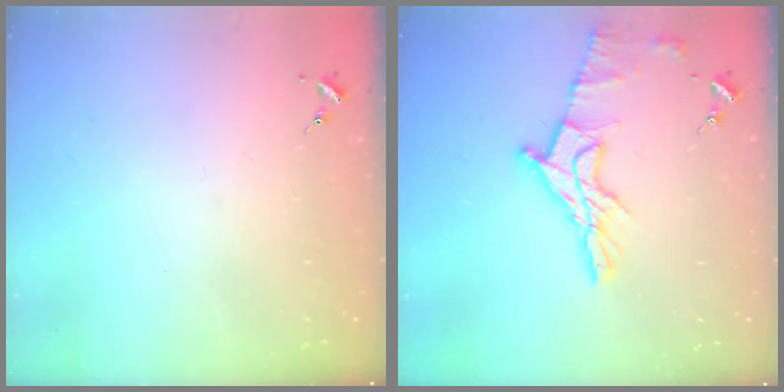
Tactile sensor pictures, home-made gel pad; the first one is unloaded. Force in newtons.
{"total": 12.6, "press": 12.6, "slide": 1.2}